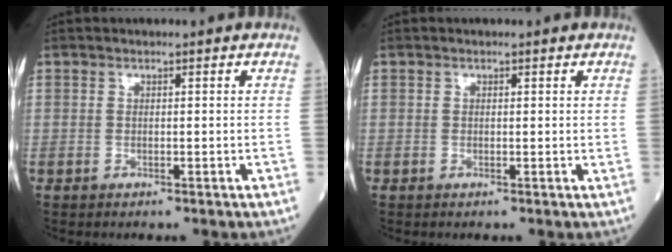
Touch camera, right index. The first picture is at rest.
{"total": 0.0}